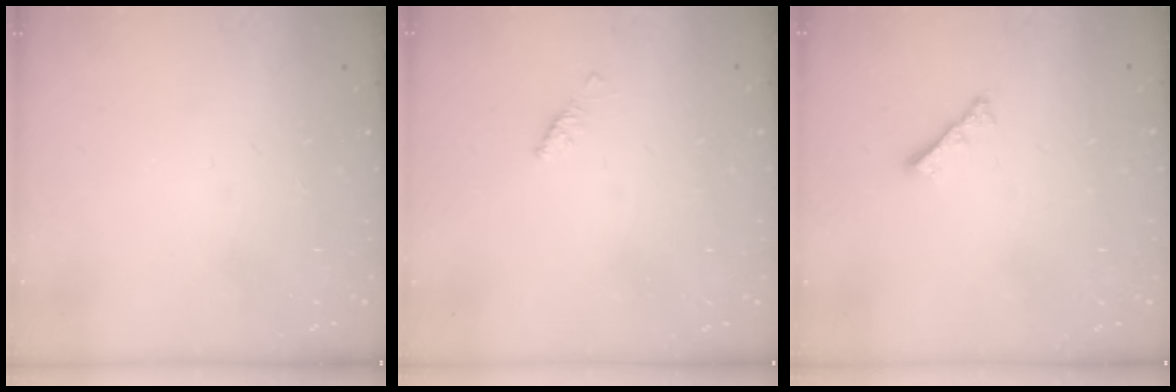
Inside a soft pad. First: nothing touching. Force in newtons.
{"total": 2.1, "press": 2.0, "slide": 0.6}
{"total": 2.8, "press": 2.7, "slide": 0.6}